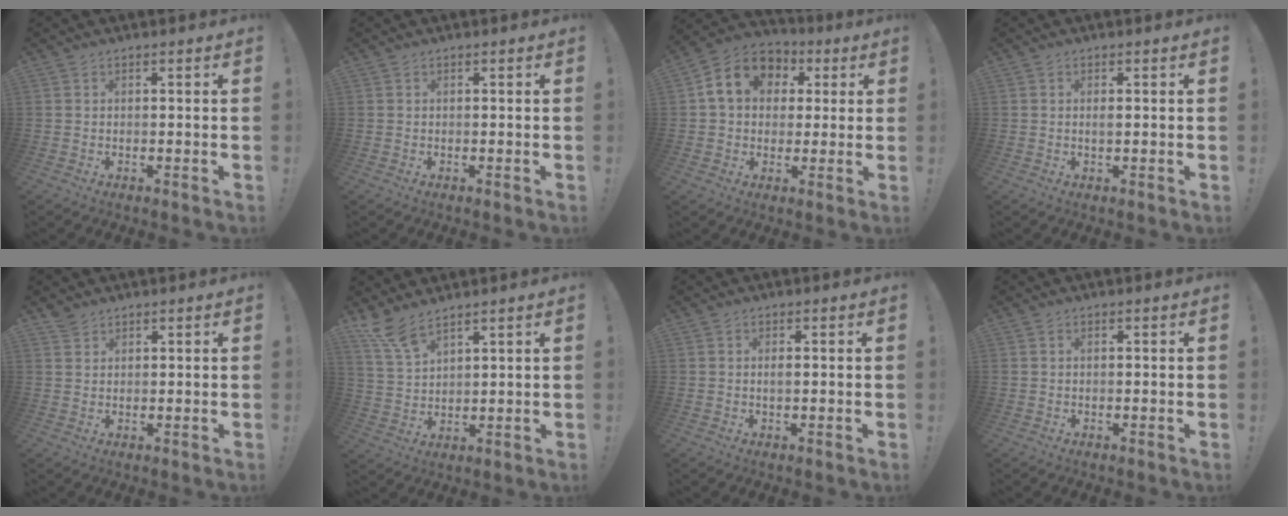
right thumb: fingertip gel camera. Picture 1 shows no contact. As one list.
[{"total": 0.0}, {"total": 13.6, "force": [4.1, 10.8, 7.1], "torque": [-0.103, 0.001, 0.082]}, {"total": 0.9, "force": [-0.2, 0.0, 0.9], "torque": [-0.015, 0.000, -0.005]}, {"total": 2.3, "force": [2.0, 1.0, 0.4], "torque": [0.001, -0.013, 0.037]}, {"total": 7.4, "force": [6.0, 1.5, 4.1], "torque": [-0.084, -0.034, 0.112]}, {"total": 1.0, "force": [-0.2, 0.0, 0.9], "torque": [-0.016, 0.000, -0.006]}, {"total": 0.0}]